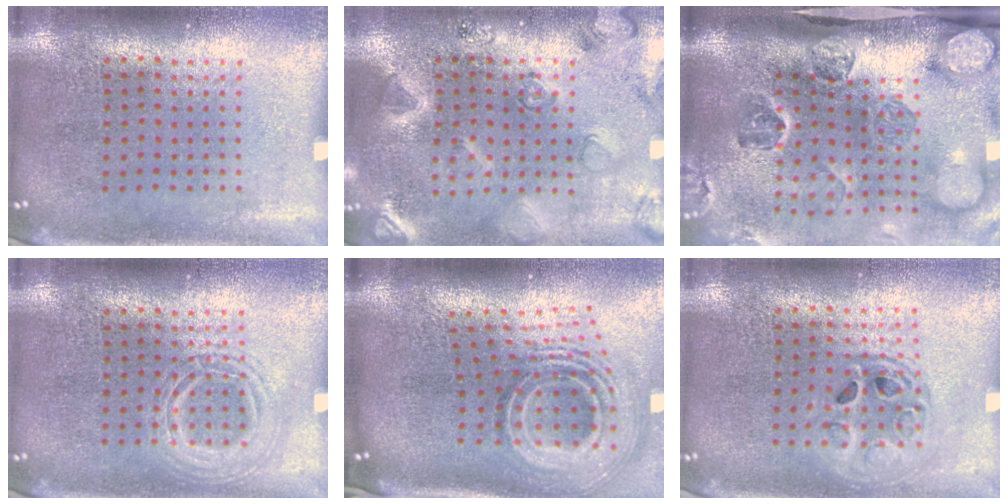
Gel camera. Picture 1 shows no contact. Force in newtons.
{"total": 2.5, "press": 2.5, "slide": 0.1}
{"total": 5.1, "press": 3.7, "slide": 3.6}
{"total": 2.2, "press": 2.2, "slide": 0.3}
{"total": 2.8, "press": 1.8, "slide": 2.1}
{"total": 1.5, "press": 1.3, "slide": 0.7}